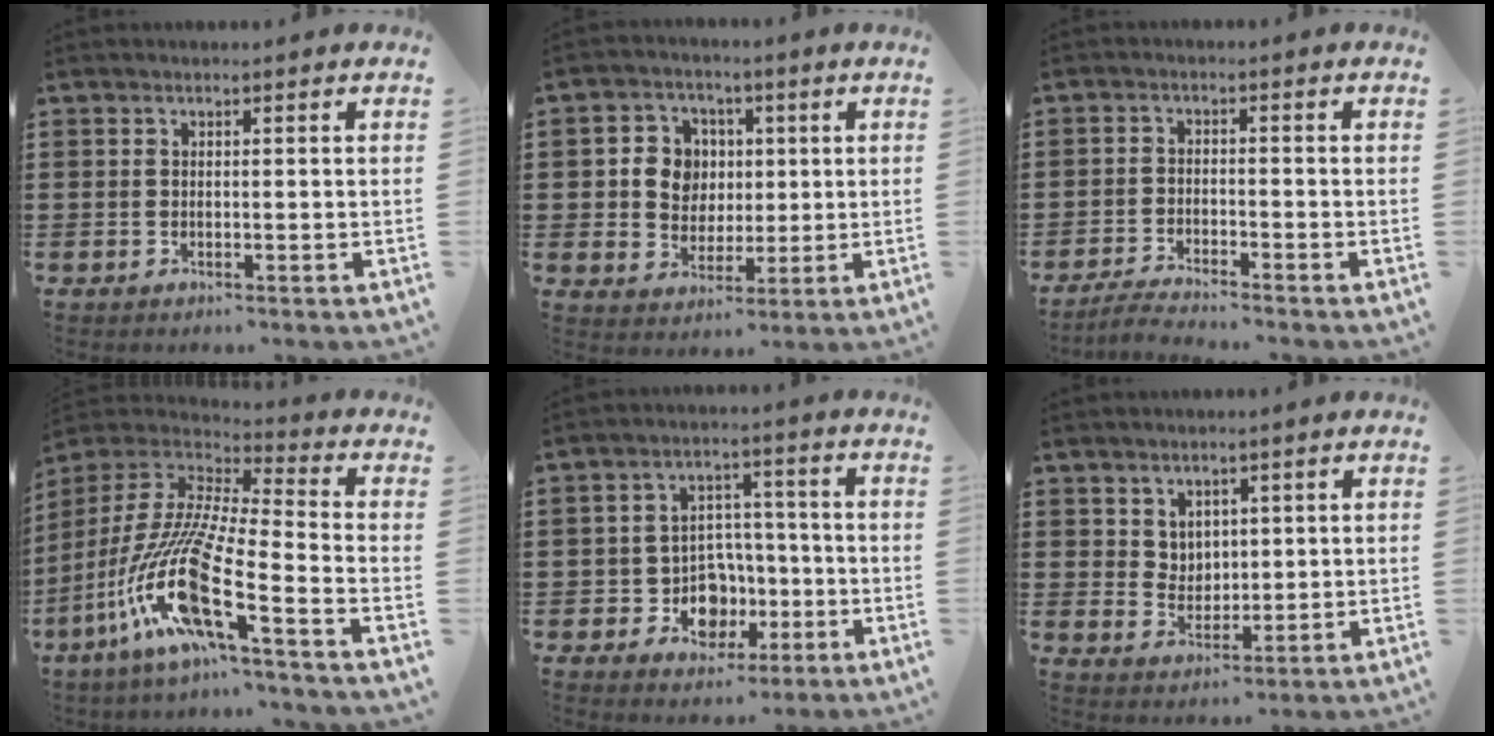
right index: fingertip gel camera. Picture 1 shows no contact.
{"total": 6.7, "force": [0.8, 6.2, 2.2], "torque": [-0.064, 0.018, 0.012]}
{"total": 3.0, "force": [-3.0, -0.1, 0.5], "torque": [-0.011, 0.003, -0.061]}
{"total": 15.4, "force": [-8.4, 2.1, 12.7], "torque": [-0.287, -0.015, -0.166]}
{"total": 7.2, "force": [-2.1, 6.3, 2.9], "torque": [-0.048, 0.012, -0.031]}
{"total": 3.9, "force": [2.5, 2.9, 0.6], "torque": [-0.018, 0.003, 0.046]}